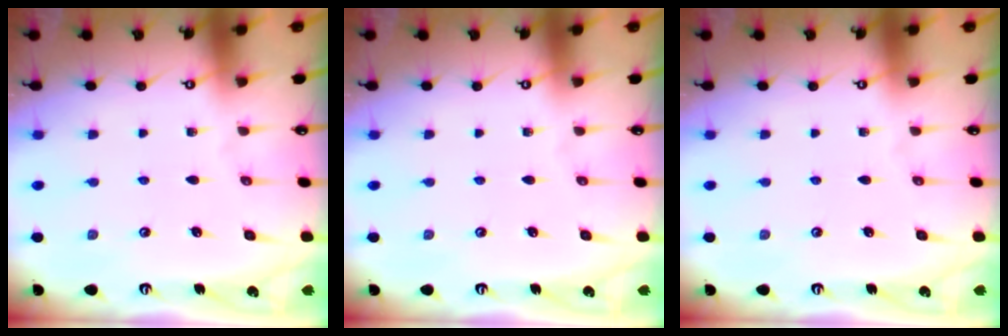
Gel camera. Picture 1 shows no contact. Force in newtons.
{"total": 0.0}
{"total": 0.0}